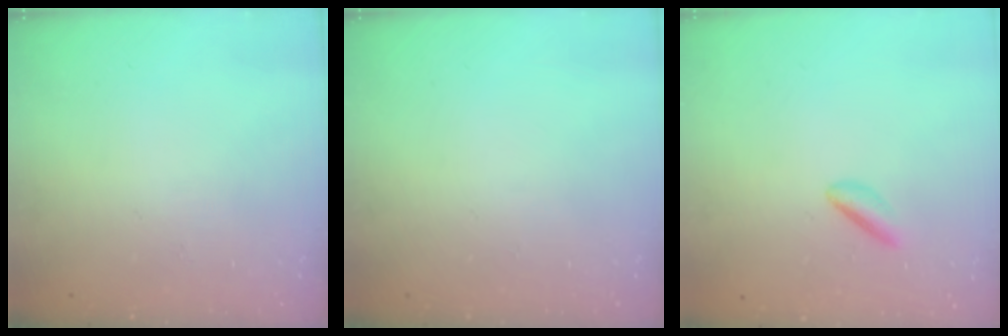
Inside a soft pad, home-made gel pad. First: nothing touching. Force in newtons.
{"total": 0.0}
{"total": 2.5, "press": 2.3, "slide": 0.9}